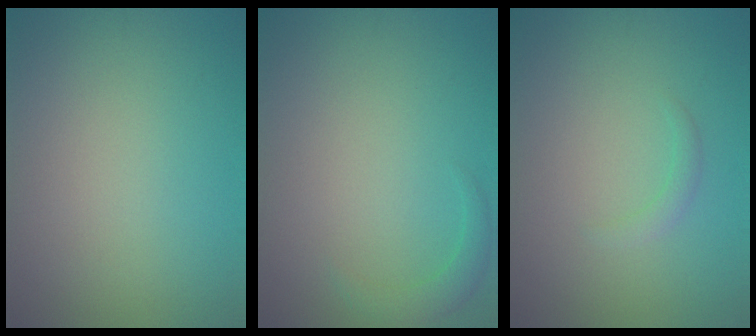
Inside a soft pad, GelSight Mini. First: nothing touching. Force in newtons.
{"total": 1.6, "press": 1.6, "slide": 0.2}
{"total": 0.9, "press": 0.9, "slide": 0.0}